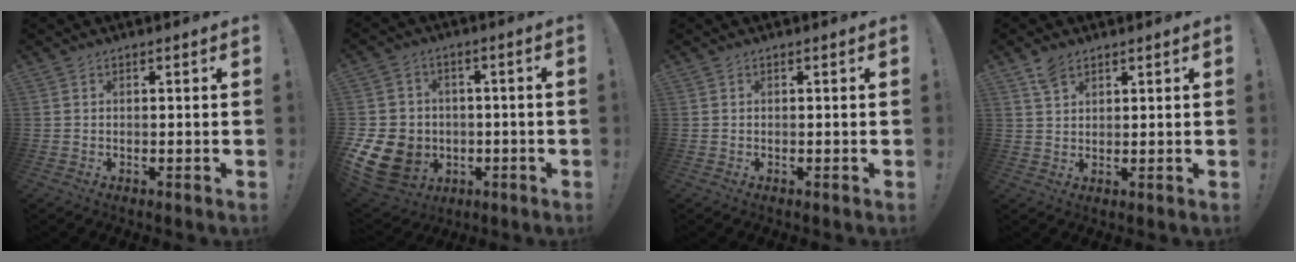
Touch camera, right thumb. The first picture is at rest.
{"total": 13.4, "force": [-3.3, 11.4, 6.2], "torque": [-0.127, 0.019, -0.055]}
{"total": 0.0}
{"total": 4.2, "force": [3.0, 2.2, 2.0], "torque": [-0.037, -0.009, 0.057]}